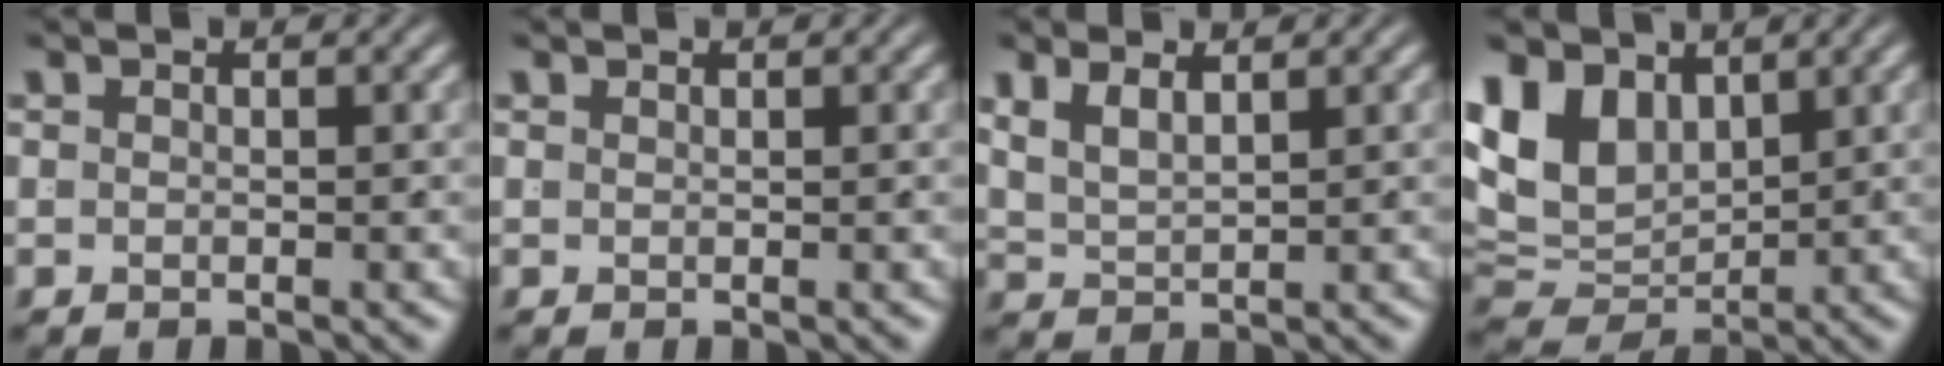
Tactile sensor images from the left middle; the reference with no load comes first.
{"total": 0.6, "force": [0.3, -0.5, -0.1], "torque": [0.010, -0.002, 0.010]}
{"total": 3.1, "force": [1.3, 1.9, 2.1], "torque": [-0.047, -0.006, 0.033]}
{"total": 9.4, "force": [1.3, 7.2, 5.8], "torque": [-0.132, -0.030, 0.042]}